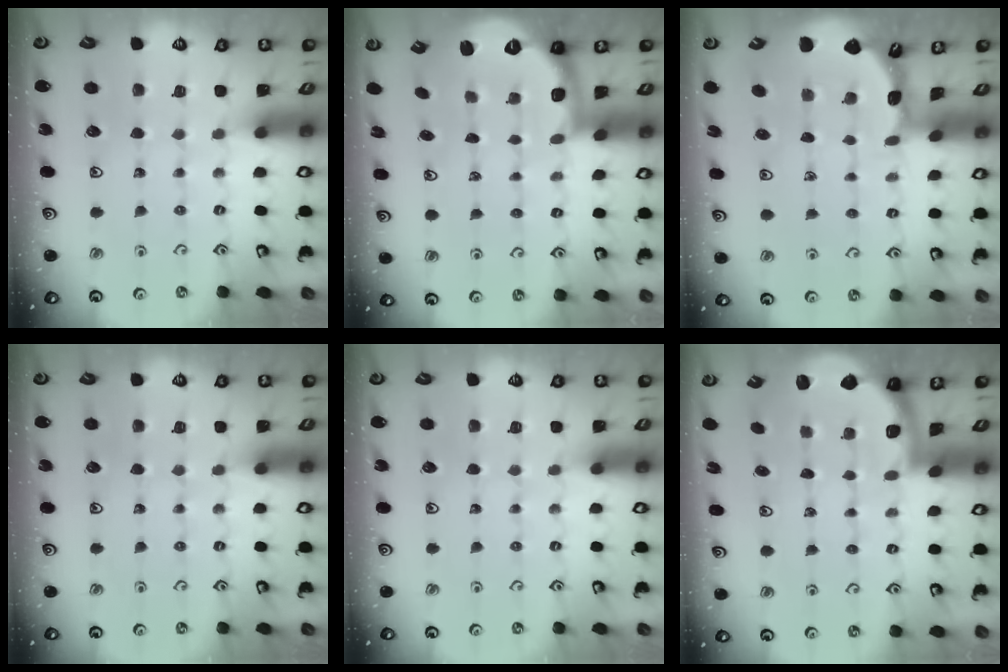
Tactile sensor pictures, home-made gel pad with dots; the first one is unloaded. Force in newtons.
{"total": 2.7, "press": 1.6, "slide": 2.1}
{"total": 1.7, "press": 1.7, "slide": 0.1}
{"total": 0.0}
{"total": 0.0}
{"total": 2.0, "press": 2.0, "slide": 0.5}